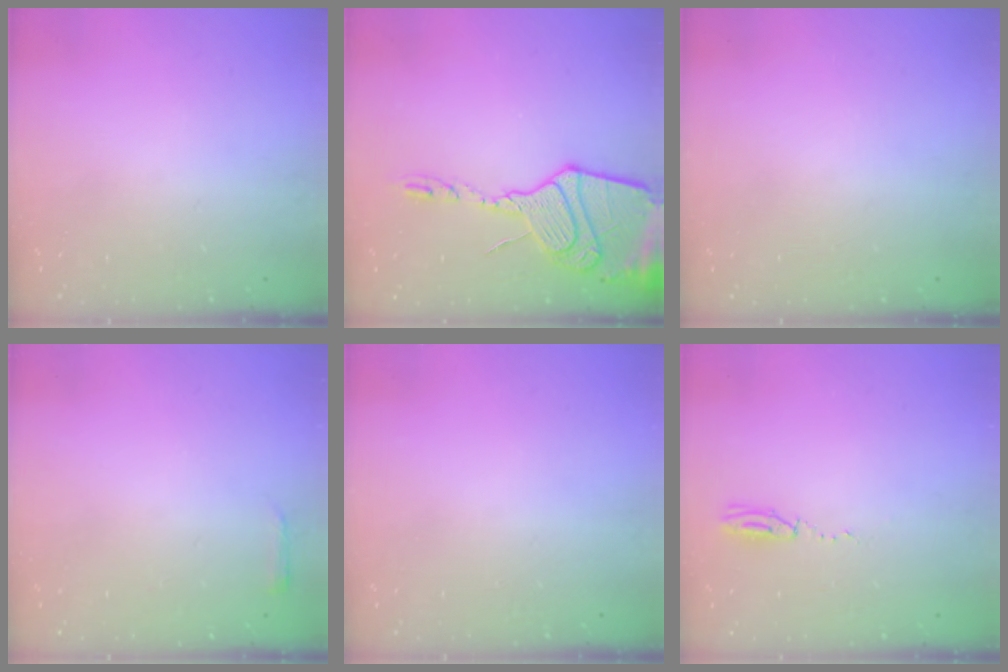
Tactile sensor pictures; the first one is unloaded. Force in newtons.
{"total": 18.1, "press": 17.9, "slide": 2.4}
{"total": 0.0}
{"total": 2.4, "press": 2.3, "slide": 0.6}
{"total": 0.0}
{"total": 3.7, "press": 2.9, "slide": 2.2}